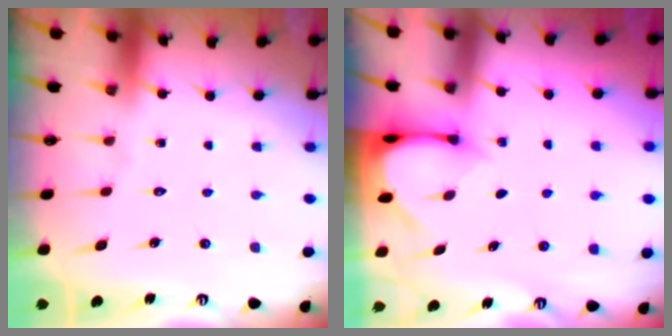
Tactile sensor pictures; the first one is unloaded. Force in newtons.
{"total": 3.3, "press": 3.3, "slide": 0.3}